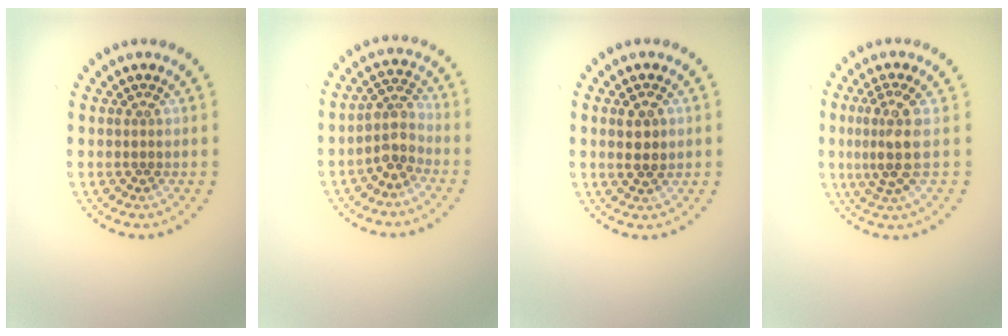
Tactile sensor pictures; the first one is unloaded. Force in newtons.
{"total": 3.0, "press": 2.4, "slide": 1.7}
{"total": 2.0, "press": 2.0, "slide": 0.4}
{"total": 3.3, "press": 2.5, "slide": 2.1}